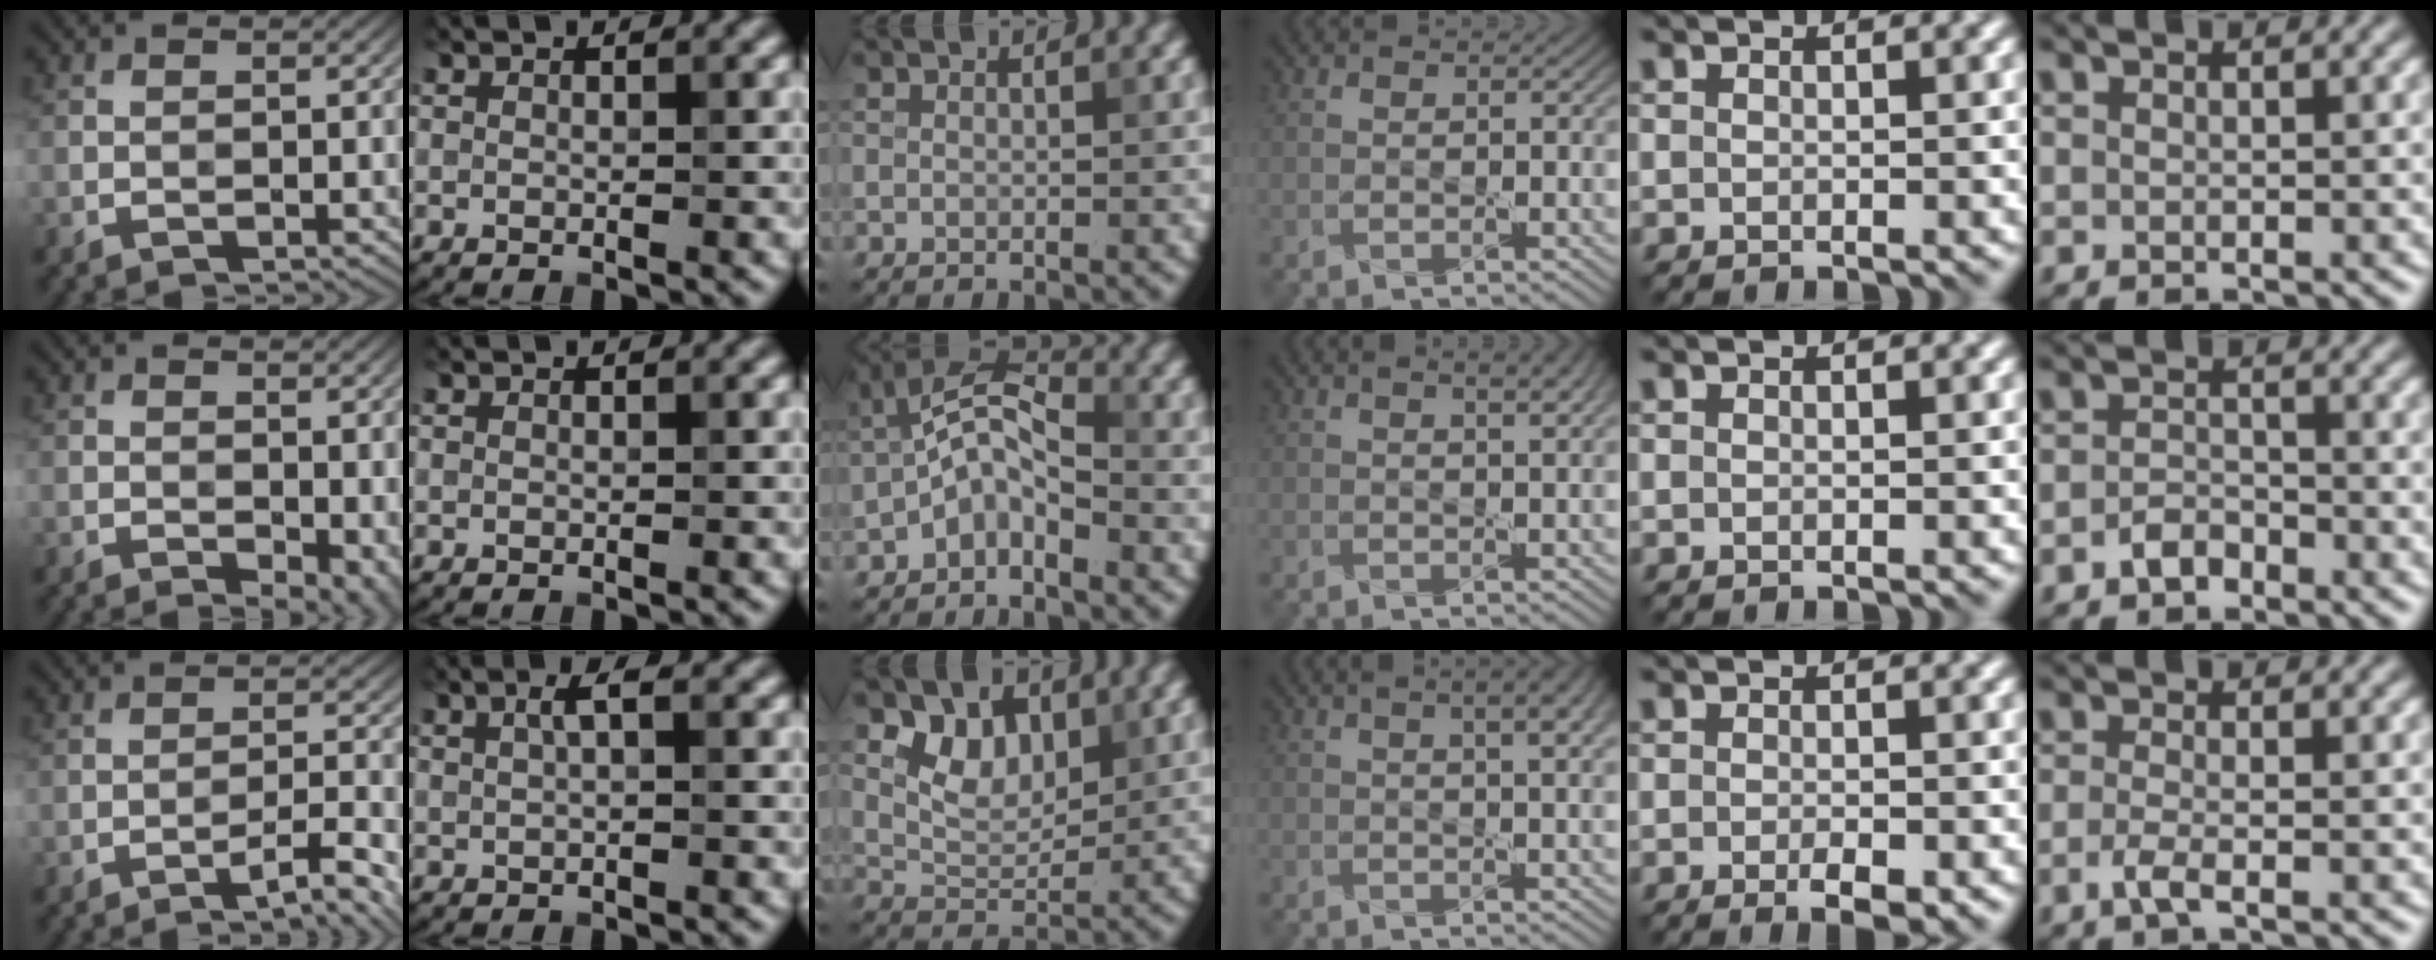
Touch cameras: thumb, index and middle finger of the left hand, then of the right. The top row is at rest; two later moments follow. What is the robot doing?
{"motion": "pour", "object": "sugar"}